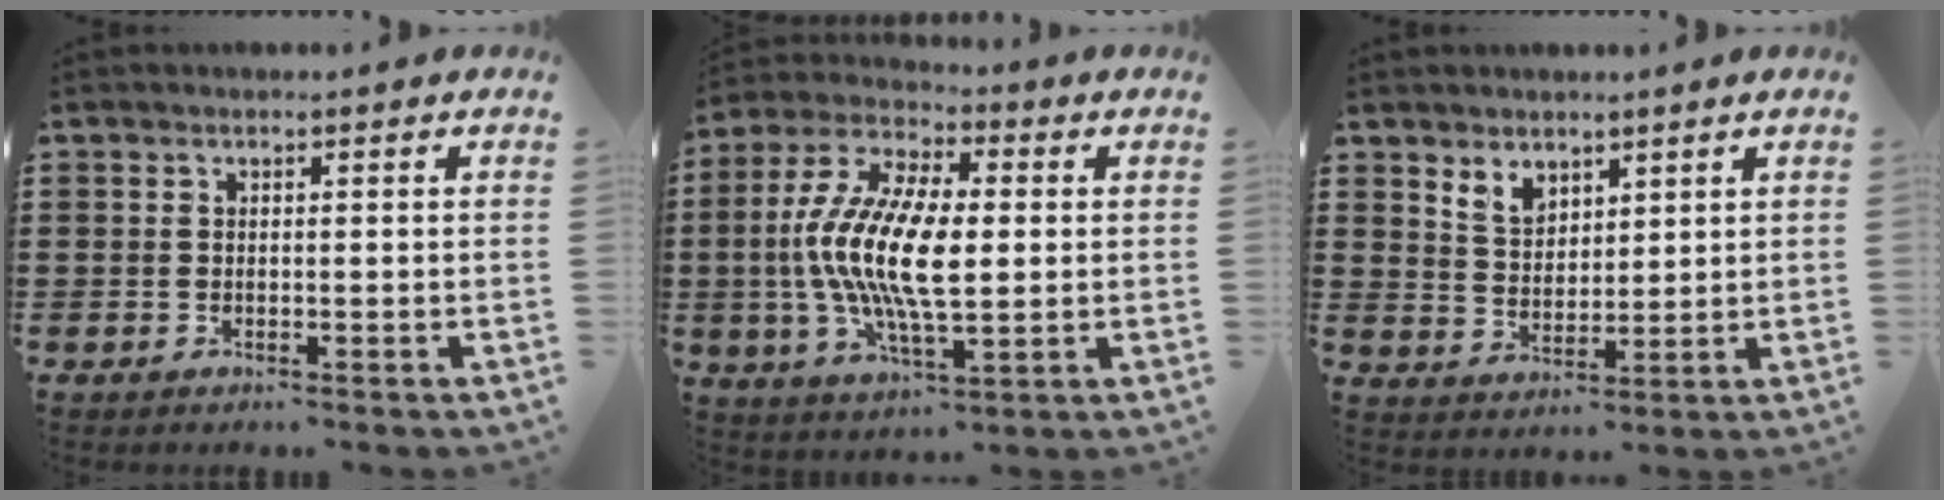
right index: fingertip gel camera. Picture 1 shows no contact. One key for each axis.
{"total": 13.8, "fx": -0.8, "fy": 5.5, "fz": 12.6, "tx": -0.282, "ty": -0.010, "tz": -0.022}
{"total": 4.0, "fx": 3.2, "fy": 2.3, "fz": 0.9, "tx": -0.028, "ty": 0.002, "tz": 0.060}